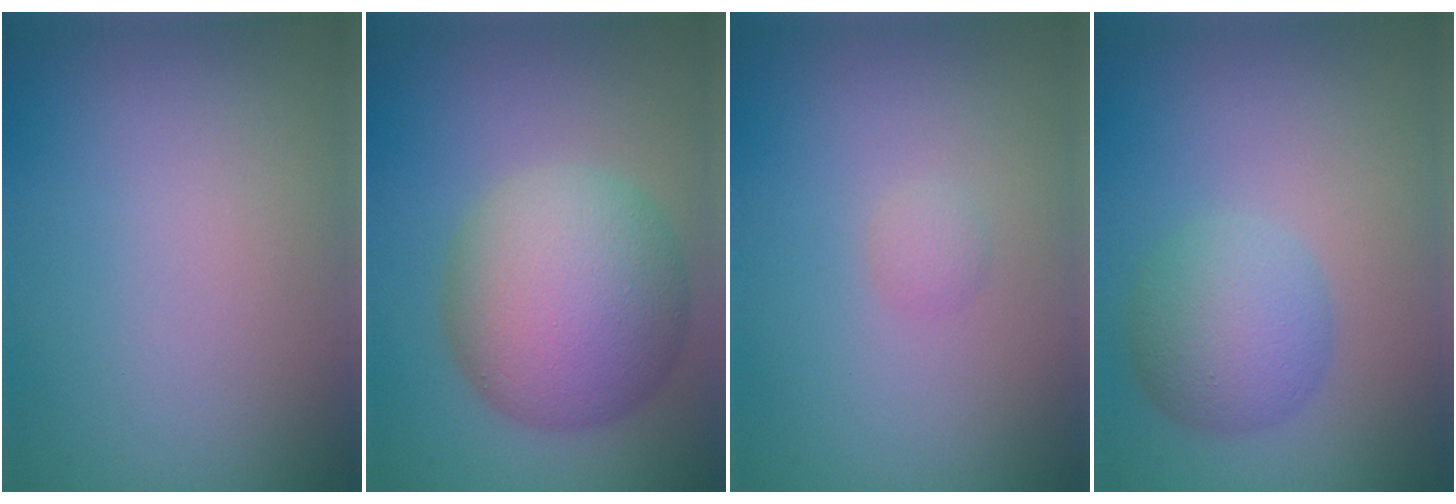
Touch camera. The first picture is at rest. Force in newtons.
{"total": 10.5, "press": 10.5, "slide": 0.3}
{"total": 0.9, "press": 0.8, "slide": 0.1}
{"total": 4.5, "press": 4.5, "slide": 0.1}